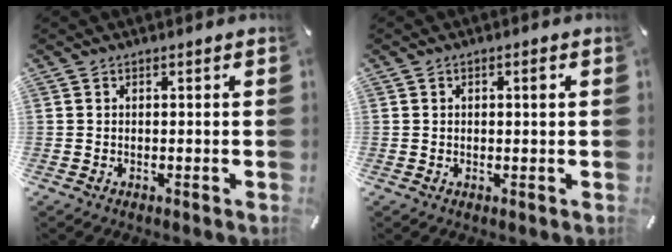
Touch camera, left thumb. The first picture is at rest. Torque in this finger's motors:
{"motor_torque": [-0.27, -0.51, 0.12, 0.09, -0.01]}